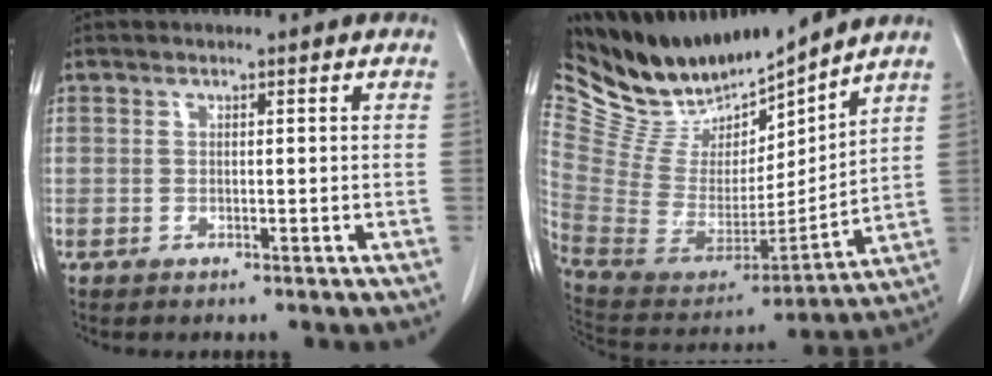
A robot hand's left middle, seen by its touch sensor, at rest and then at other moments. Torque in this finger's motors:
{"motor_torque": [-0.53, -0.72, -0.14, -0.08]}